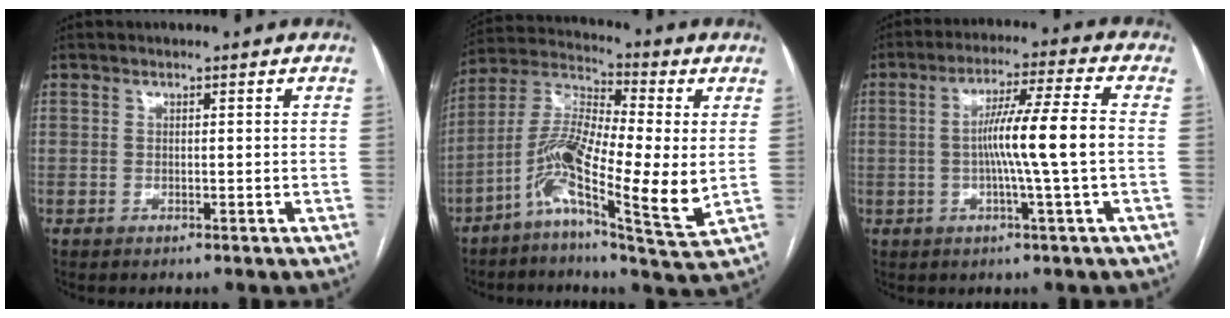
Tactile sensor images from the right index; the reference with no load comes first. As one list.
[{"total": 15.5, "force": [-2.4, 2.8, 15.1], "torque": [-0.298, 0.006, -0.054]}, {"total": 9.6, "force": [-0.7, -1.2, 9.5], "torque": [-0.166, 0.011, -0.014]}]